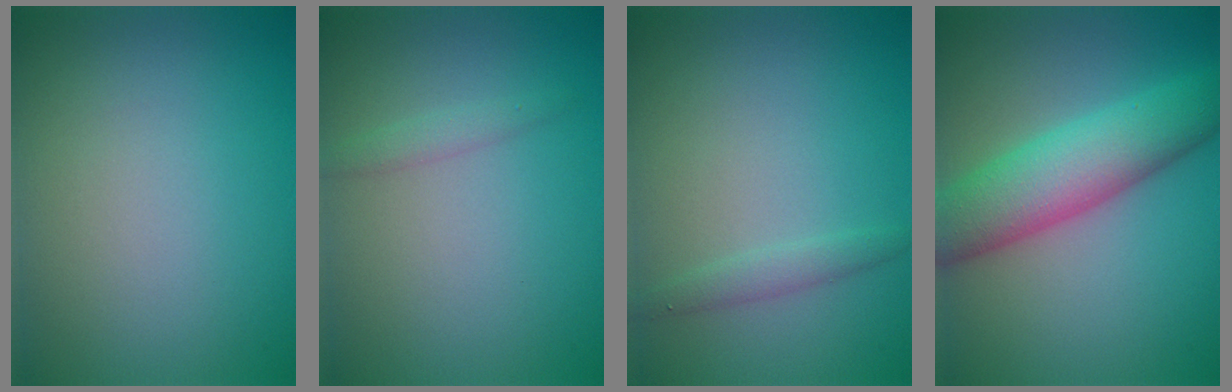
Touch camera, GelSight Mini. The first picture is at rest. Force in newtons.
{"total": 1.0, "press": 1.0, "slide": 0.0}
{"total": 1.3, "press": 1.3, "slide": 0.0}
{"total": 7.6, "press": 7.6, "slide": 0.1}